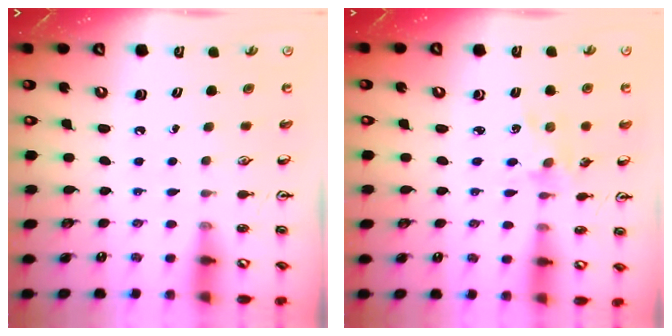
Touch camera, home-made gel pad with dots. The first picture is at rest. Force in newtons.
{"total": 2.0, "press": 2.0, "slide": 0.5}